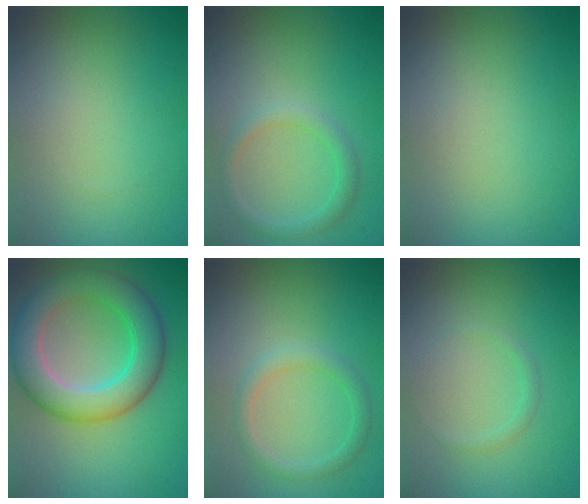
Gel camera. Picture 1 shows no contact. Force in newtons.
{"total": 1.9, "press": 1.9, "slide": 0.1}
{"total": 0.0}
{"total": 7.5, "press": 7.5, "slide": 0.4}
{"total": 2.0, "press": 2.0, "slide": 0.1}
{"total": 0.8, "press": 0.8, "slide": 0.0}